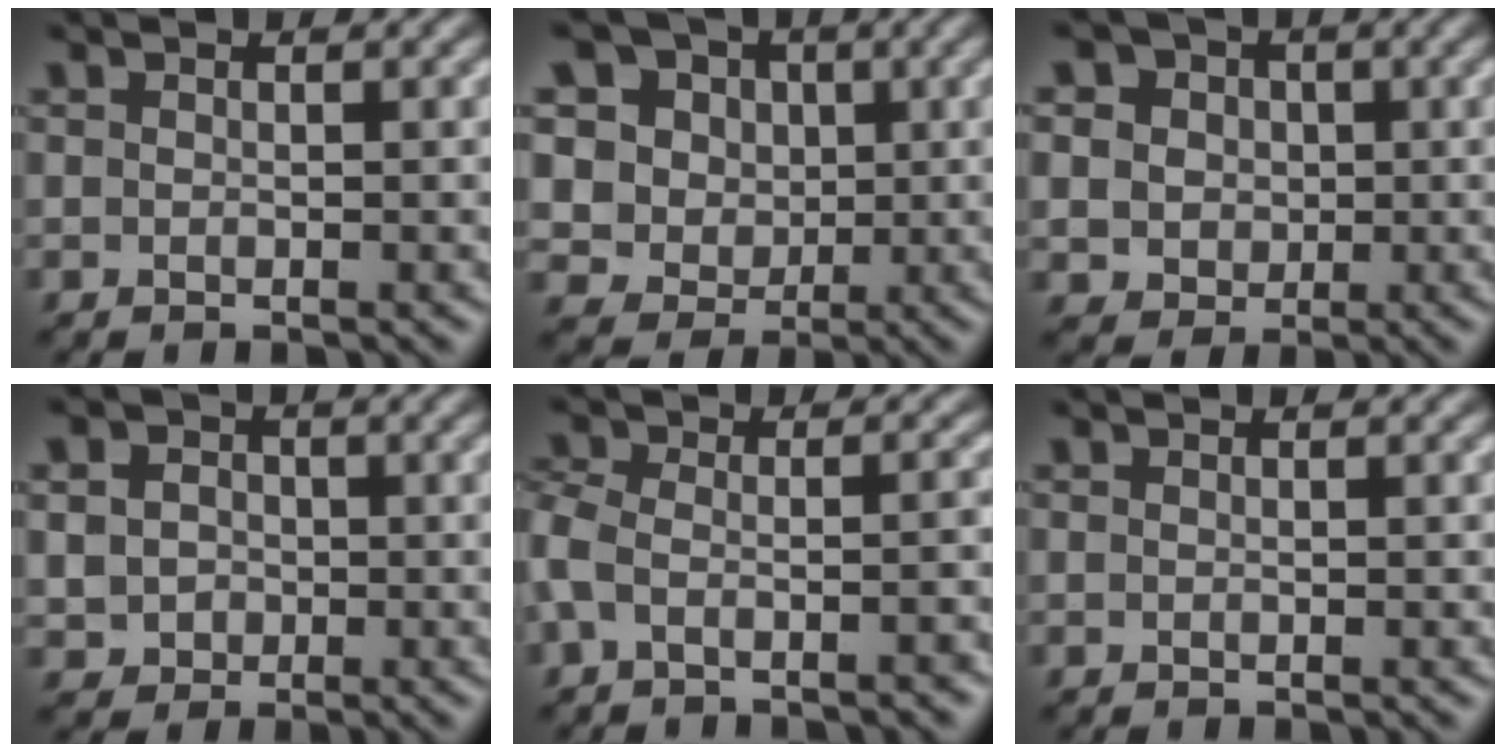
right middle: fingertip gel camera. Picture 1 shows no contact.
{"total": 10.4, "force": [5.1, 8.0, 4.2], "torque": [-0.119, 0.014, 0.083]}
{"total": 7.8, "force": [3.1, 6.4, 3.2], "torque": [-0.070, 0.027, 0.032]}
{"total": 5.1, "force": [1.4, 4.5, 2.1], "torque": [-0.046, 0.030, 0.006]}
{"total": 5.5, "force": [-2.5, 2.6, 4.2], "torque": [-0.061, 0.002, -0.033]}
{"total": 0.0}